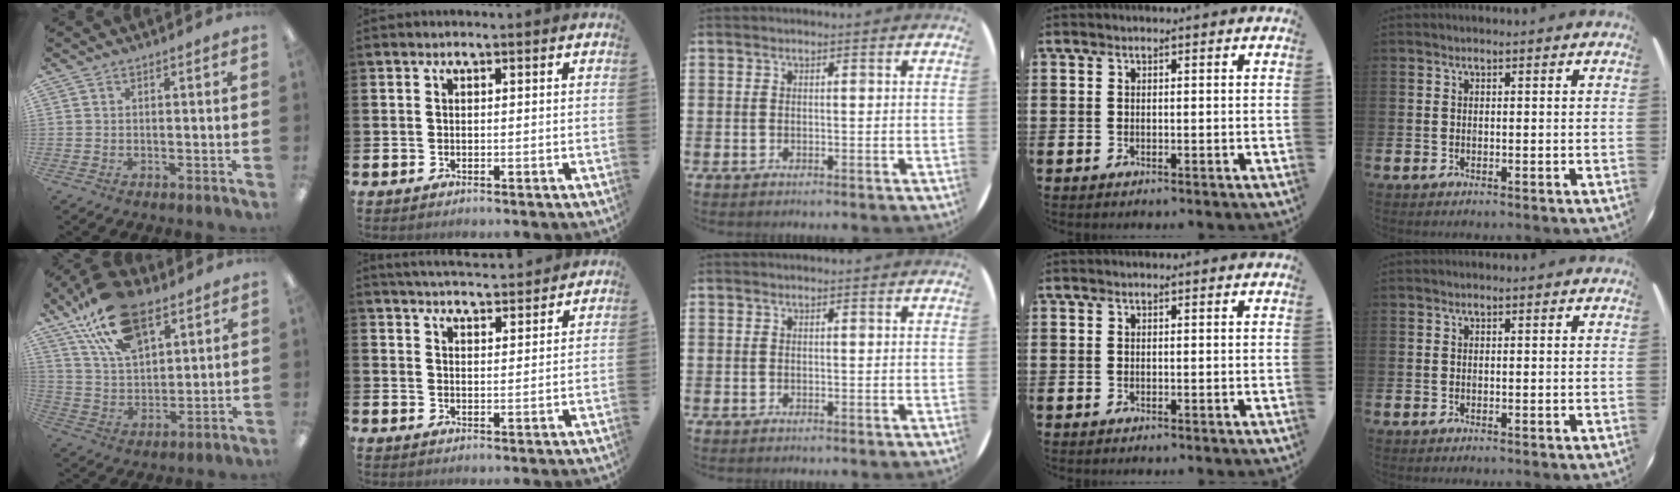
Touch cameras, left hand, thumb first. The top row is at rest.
{"thumb": {"total": 19.5, "force": [11.4, 10.3, 12.0], "torque": [-0.223, -0.035, 0.203]}, "index": {"total": 4.7, "force": [4.7, 0.3, 0.2], "torque": [-0.011, -0.029, 0.083]}}